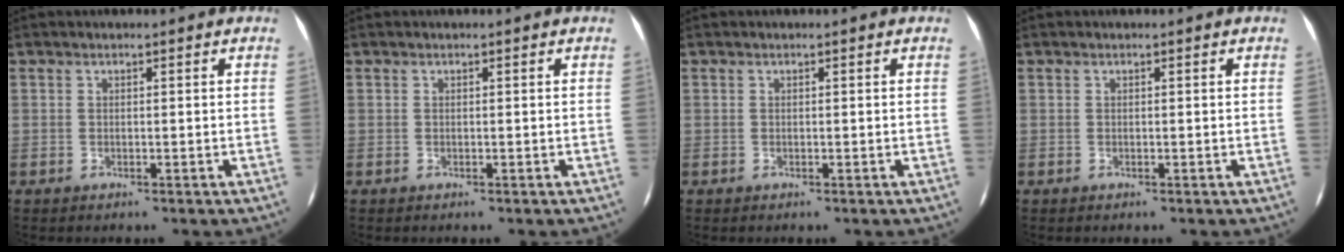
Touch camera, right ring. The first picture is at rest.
{"total": 0.0}
{"total": 0.0}
{"total": 0.0}